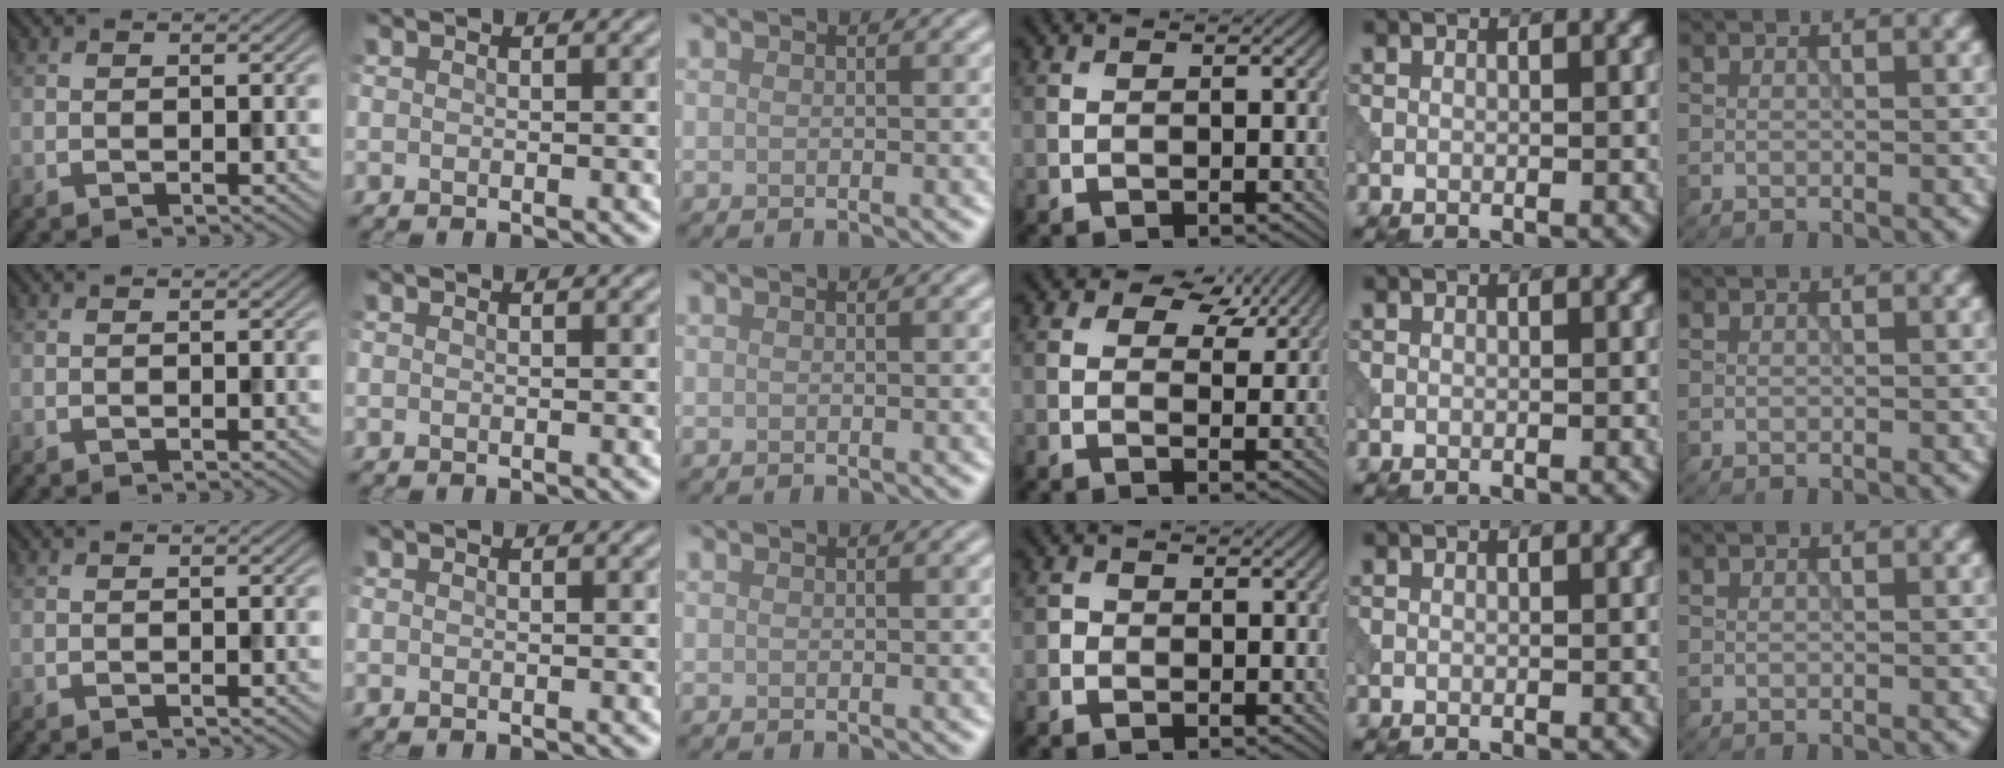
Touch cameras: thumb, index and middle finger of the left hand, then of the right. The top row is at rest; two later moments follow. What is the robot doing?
{"motion": "open", "object": "sandwich press"}